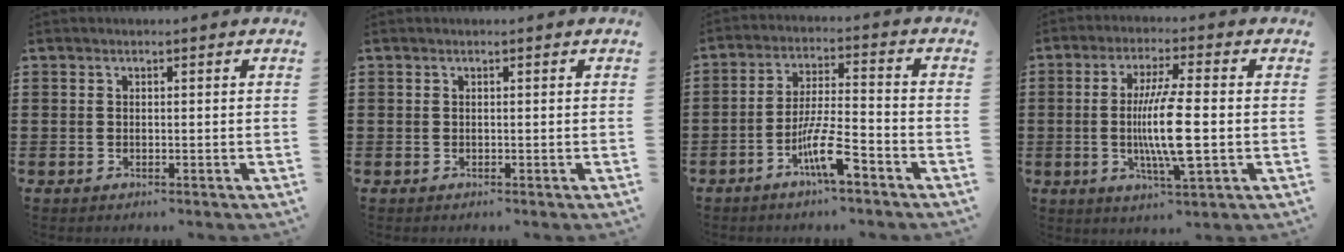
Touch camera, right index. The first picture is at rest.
{"total": 0.0}
{"total": 8.5, "force": [-4.7, 1.5, 6.9], "torque": [-0.136, -0.002, -0.086]}
{"total": 9.8, "force": [-1.1, 1.5, 9.6], "torque": [-0.183, -0.014, -0.024]}